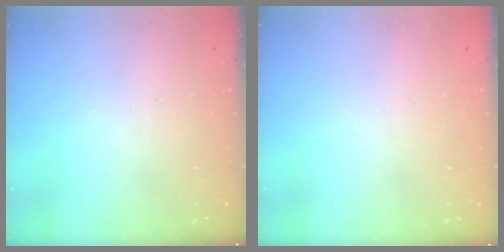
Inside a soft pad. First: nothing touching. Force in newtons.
{"total": 1.4, "press": 1.3, "slide": 0.2}